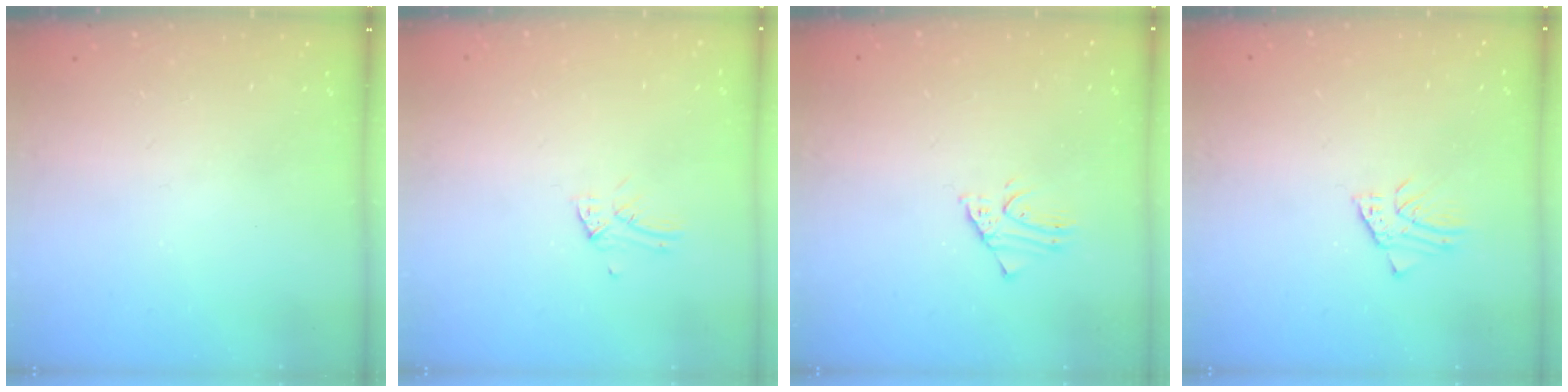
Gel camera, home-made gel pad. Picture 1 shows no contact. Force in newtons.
{"total": 2.1, "press": 2.1, "slide": 0.1}
{"total": 1.6, "press": 1.6, "slide": 0.1}
{"total": 1.1, "press": 1.1, "slide": 0.0}